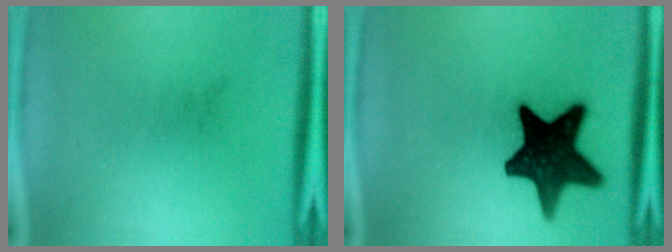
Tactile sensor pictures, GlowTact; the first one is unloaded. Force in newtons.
{"total": 16.8}